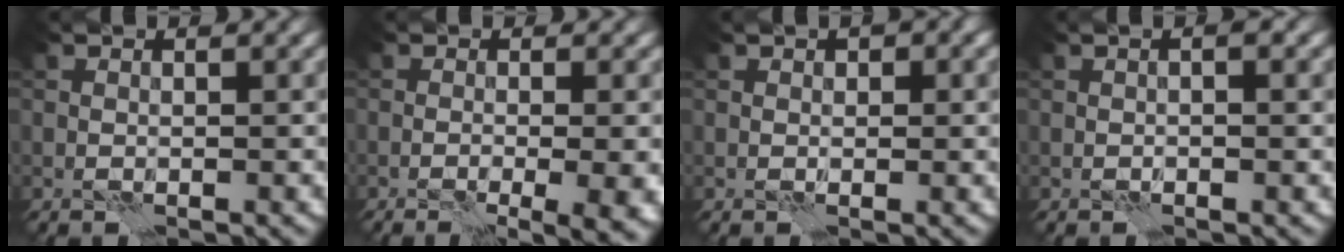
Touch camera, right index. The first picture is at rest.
{"total": 5.3, "force": [-1.1, 1.5, 5.0], "torque": [-0.047, -0.009, -0.009]}
{"total": 2.4, "force": [0.8, 1.4, 1.8], "torque": [-0.011, 0.000, 0.011]}
{"total": 2.4, "force": [0.5, 0.8, 2.2], "torque": [-0.012, 0.006, -0.004]}